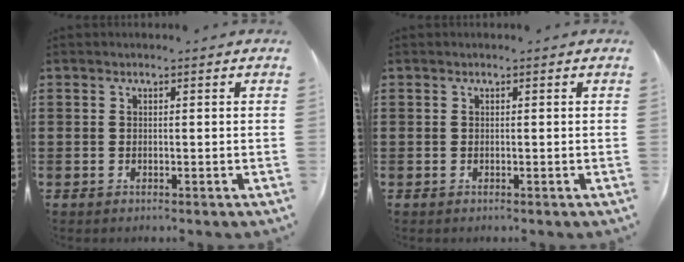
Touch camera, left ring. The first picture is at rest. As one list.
[{"total": 0.0}]